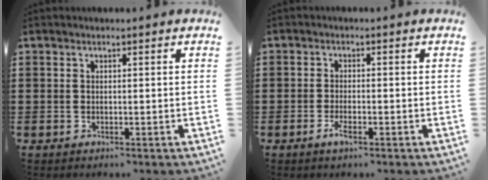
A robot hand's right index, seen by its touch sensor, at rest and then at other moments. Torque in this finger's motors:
{"motor_torque": [2.14, 0.00, 0.13, 0.02]}